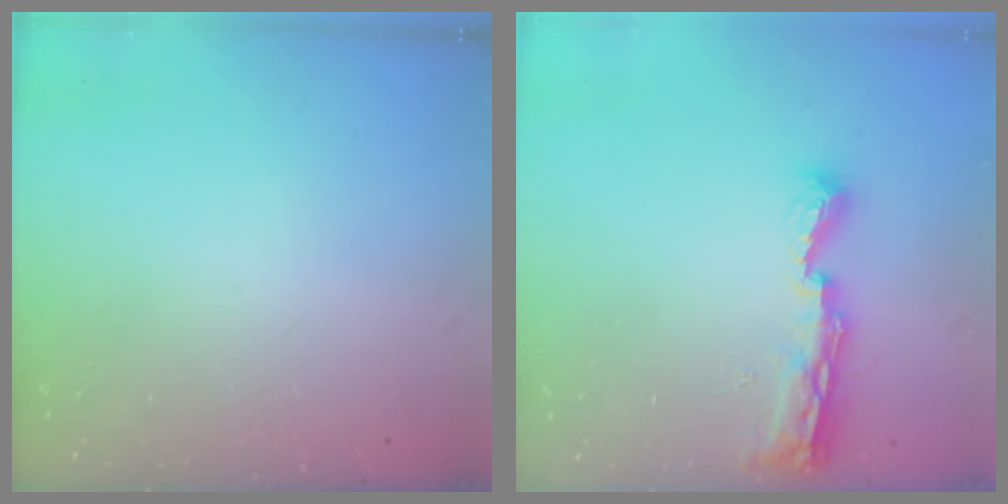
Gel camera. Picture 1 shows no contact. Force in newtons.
{"total": 8.3, "press": 8.2, "slide": 0.9}